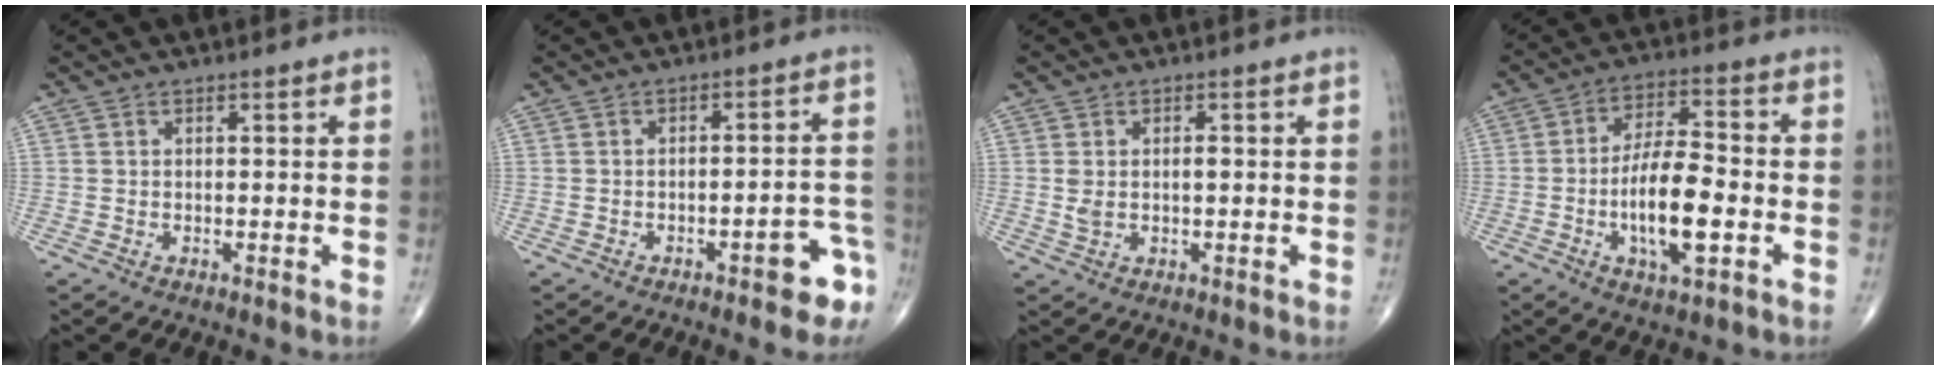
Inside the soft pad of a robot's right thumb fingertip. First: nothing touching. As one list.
[{"total": 6.9, "force": [-4.0, 2.3, 5.2], "torque": [-0.044, 0.038, -0.046]}, {"total": 3.2, "force": [0.3, 1.7, 2.7], "torque": [-0.055, 0.003, 0.009]}, {"total": 12.7, "force": [-3.1, 4.4, 11.6], "torque": [-0.205, 0.017, -0.056]}]